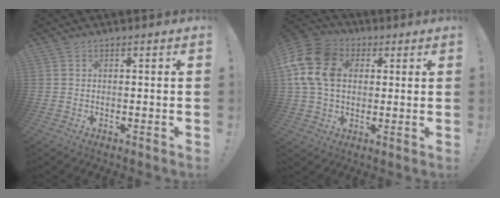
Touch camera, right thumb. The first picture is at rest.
{"total": 16.2, "force": [3.7, 12.3, 9.8], "torque": [-0.192, -0.001, 0.073]}